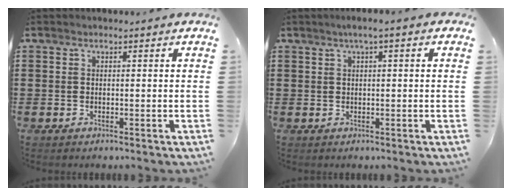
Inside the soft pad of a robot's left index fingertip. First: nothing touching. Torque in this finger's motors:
{"motor_torque": [1.40, -0.74, 0.49, 0.09]}